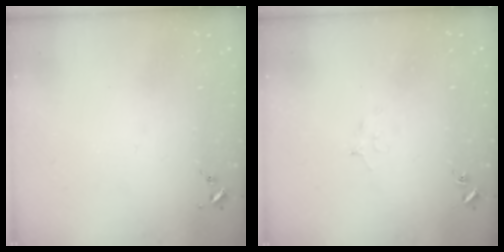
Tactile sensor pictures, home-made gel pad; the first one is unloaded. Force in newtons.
{"total": 5.3, "press": 5.1, "slide": 1.0}